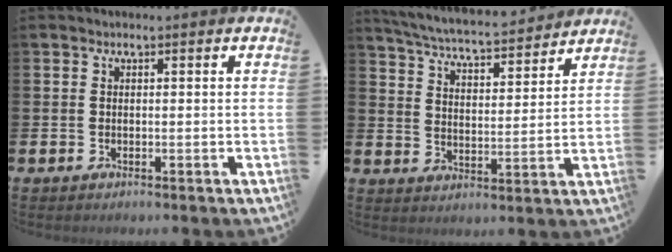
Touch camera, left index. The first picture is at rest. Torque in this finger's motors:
{"motor_torque": [1.04, -1.09, 0.35, 0.14]}